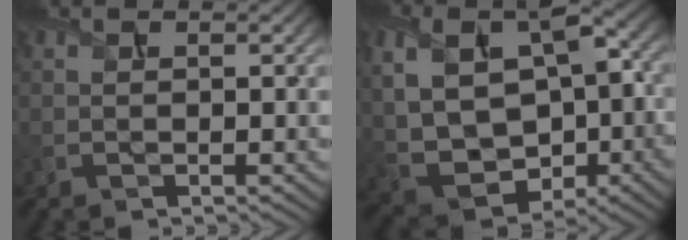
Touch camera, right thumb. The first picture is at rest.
{"total": 13.8, "force": [0.4, 9.0, 10.5], "torque": [-0.219, -0.009, 0.017]}